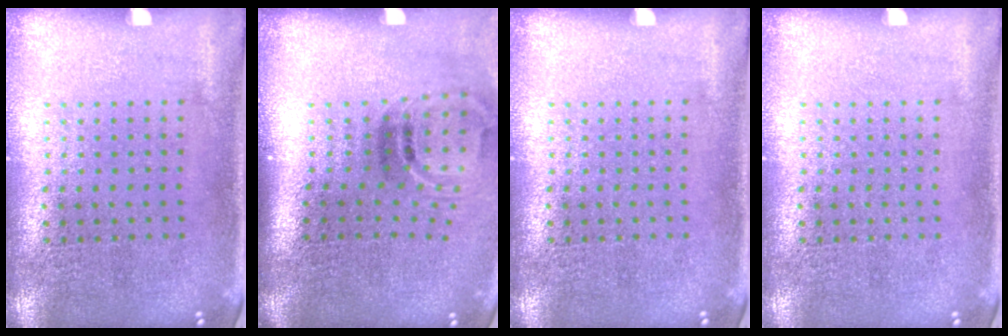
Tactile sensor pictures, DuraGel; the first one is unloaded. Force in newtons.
{"total": 2.0, "press": 1.2, "slide": 1.6}
{"total": 0.0}
{"total": 0.0}